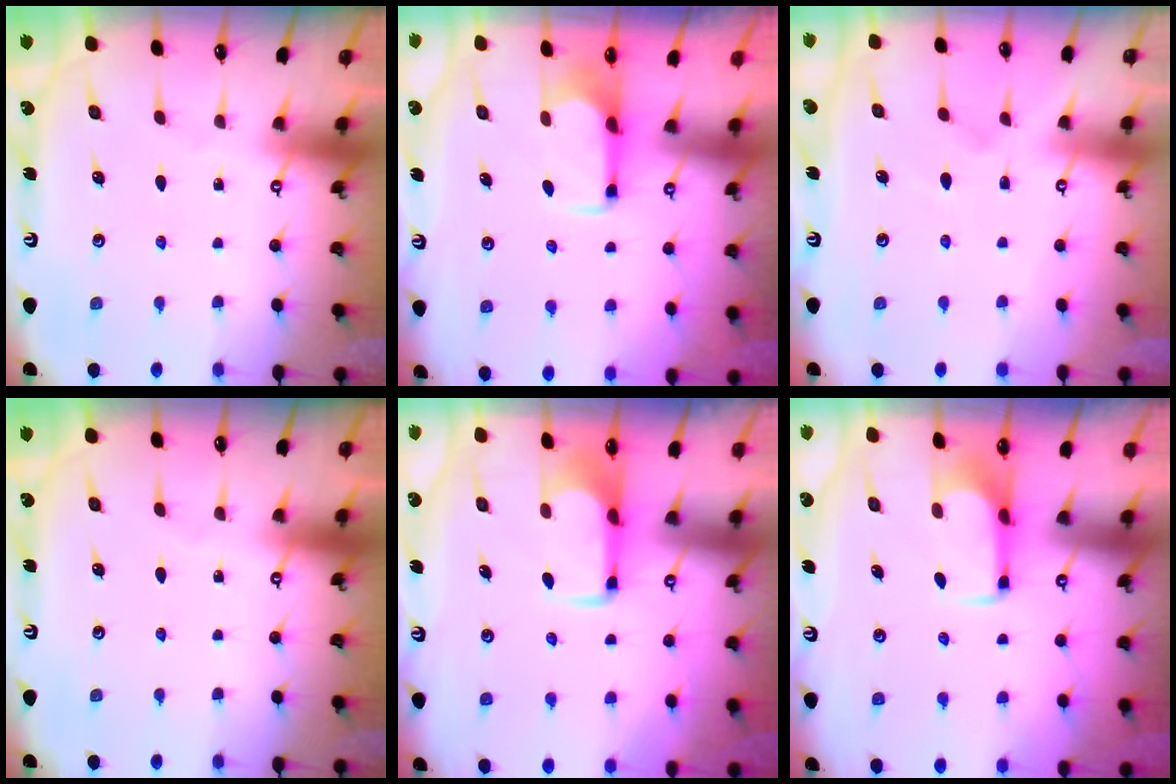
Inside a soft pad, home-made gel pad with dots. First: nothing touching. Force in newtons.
{"total": 2.8, "press": 2.7, "slide": 0.7}
{"total": 3.8, "press": 3.6, "slide": 1.3}
{"total": 0.0}
{"total": 2.0, "press": 2.0, "slide": 0.4}
{"total": 2.0, "press": 2.0, "slide": 0.2}